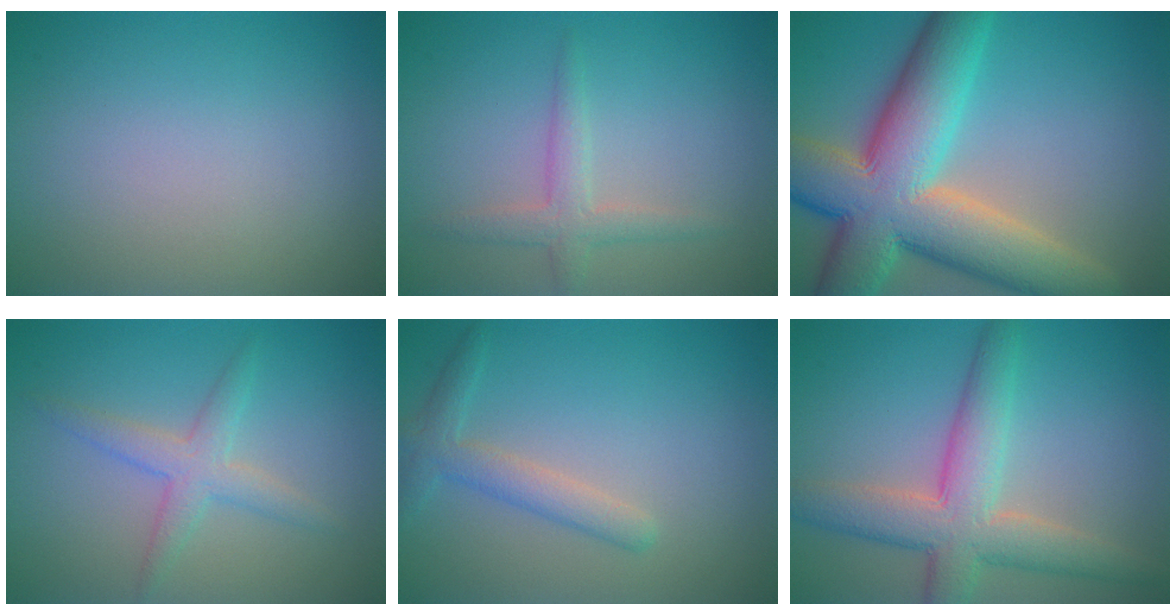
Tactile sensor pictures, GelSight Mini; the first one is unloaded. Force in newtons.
{"total": 2.4, "press": 2.4, "slide": 0.0}
{"total": 13.8, "press": 13.8, "slide": 0.9}
{"total": 2.7, "press": 2.7, "slide": 0.1}
{"total": 2.6, "press": 2.6, "slide": 0.1}
{"total": 6.4, "press": 6.4, "slide": 0.6}